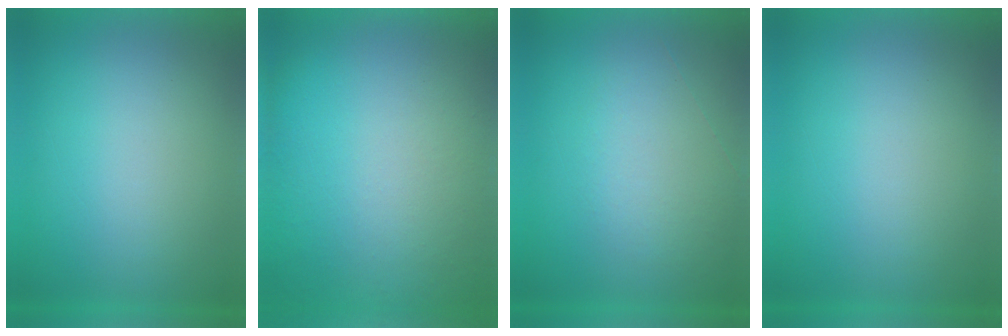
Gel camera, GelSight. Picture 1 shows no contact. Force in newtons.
{"total": 5.8}
{"total": 1.0}
{"total": 0.0}